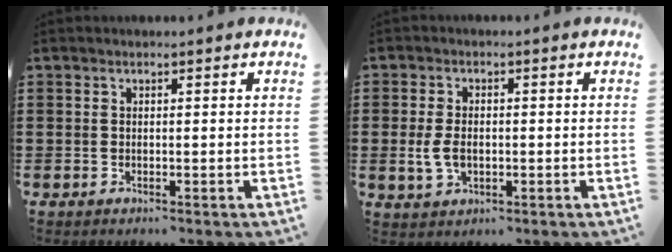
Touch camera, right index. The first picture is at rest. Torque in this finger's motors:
{"motor_torque": [0.64, 0.85, 0.07, 0.02]}